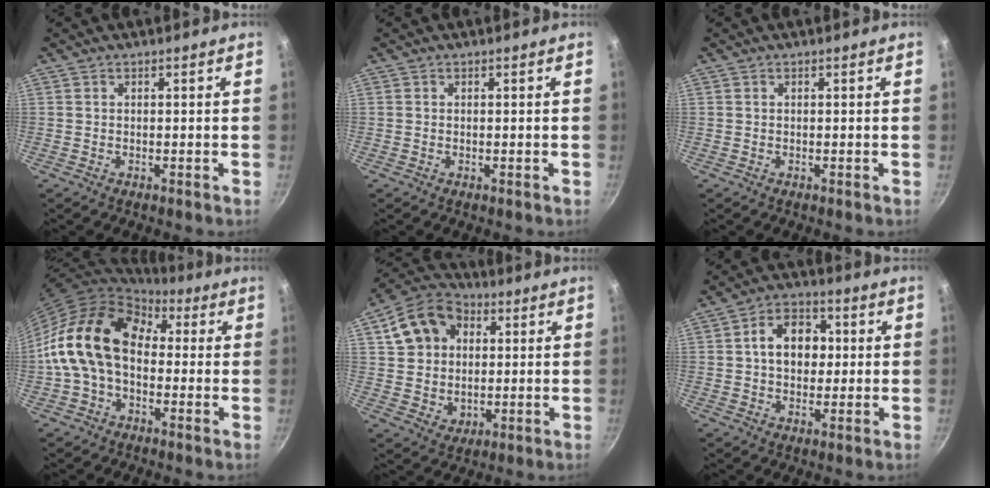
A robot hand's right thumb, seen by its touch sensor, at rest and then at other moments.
{"total": 0.0}
{"total": 0.0}
{"total": 16.7, "force": [0.9, 11.7, 11.8], "torque": [-0.190, 0.037, -0.001]}
{"total": 14.9, "force": [3.7, 12.1, 7.9], "torque": [-0.115, 0.008, 0.064]}
{"total": 10.0, "force": [1.2, 7.4, 6.6], "torque": [-0.068, 0.014, 0.006]}